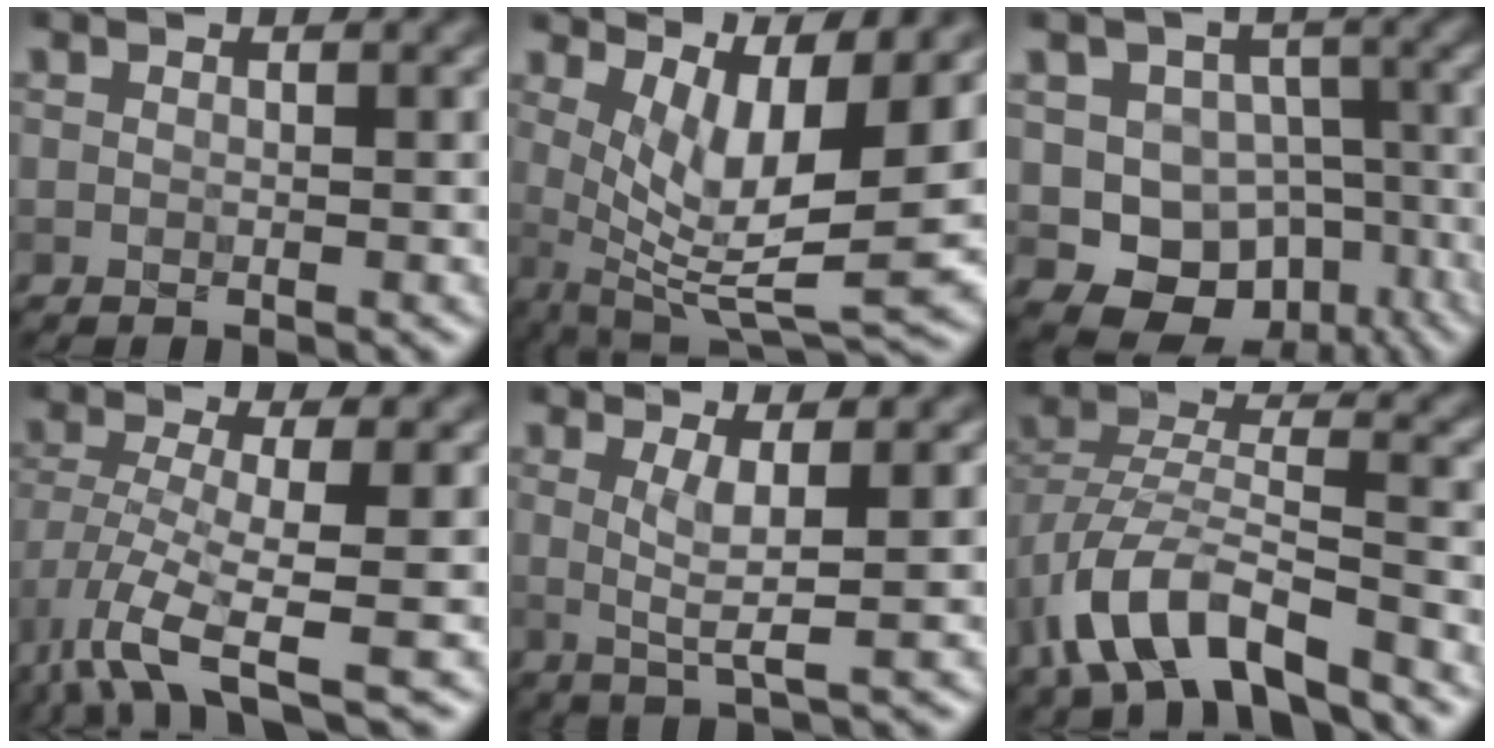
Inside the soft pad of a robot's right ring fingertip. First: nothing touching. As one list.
[{"total": 8.5, "force": [2.2, 2.6, 7.8], "torque": [-0.137, -0.011, 0.045]}, {"total": 9.2, "force": [-3.4, 7.8, 3.6], "torque": [-0.041, -0.003, -0.060]}, {"total": 7.1, "force": [-3.7, 1.9, 5.7], "torque": [-0.118, -0.008, -0.075]}, {"total": 3.1, "force": [0.8, 0.4, 2.9], "torque": [-0.058, -0.005, 0.016]}, {"total": 8.0, "force": [-5.1, 3.1, 5.3], "torque": [-0.099, 0.003, -0.098]}]